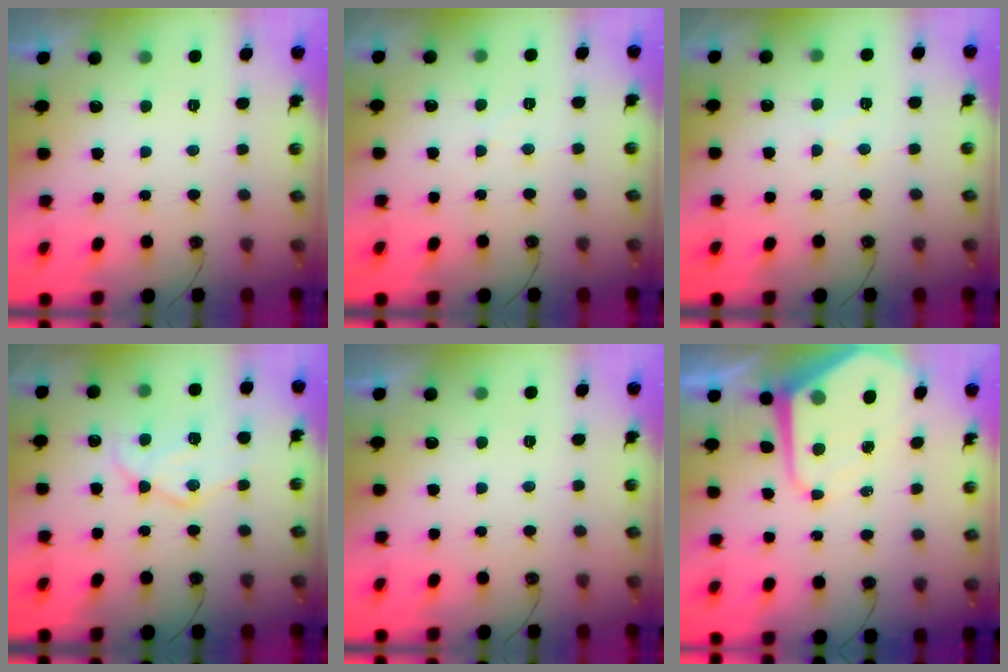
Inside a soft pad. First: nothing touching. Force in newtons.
{"total": 4.4, "press": 4.4, "slide": 0.6}
{"total": 4.7, "press": 4.7, "slide": 0.6}
{"total": 13.8, "press": 13.7, "slide": 1.0}
{"total": 0.0}
{"total": 9.3, "press": 9.3, "slide": 0.8}